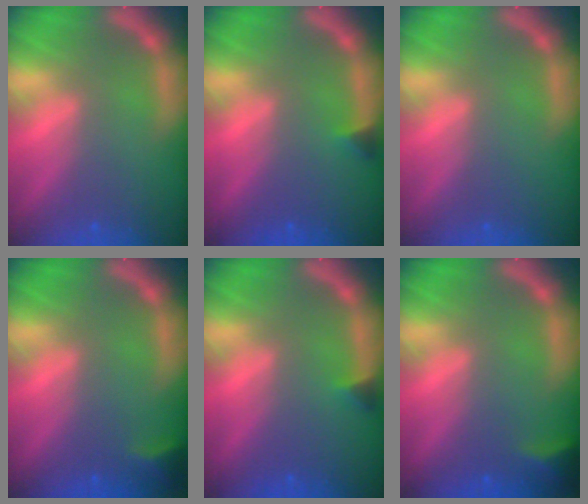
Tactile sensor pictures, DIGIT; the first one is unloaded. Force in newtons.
{"total": 0.9}
{"total": 0.0}
{"total": 1.9}
{"total": 0.9}
{"total": 2.4}